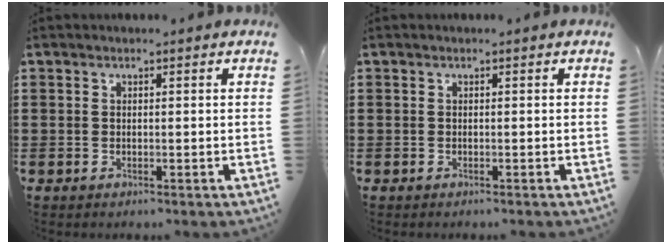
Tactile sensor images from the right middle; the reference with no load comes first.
{"total": 0.0}